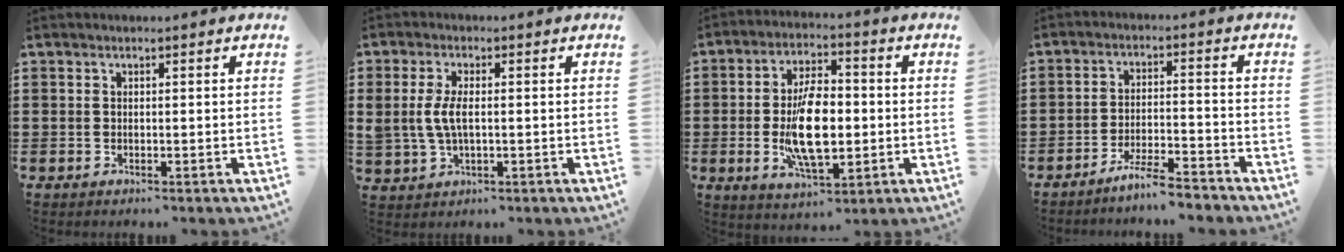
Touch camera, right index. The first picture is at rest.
{"total": 4.7, "force": [0.2, 2.2, 4.1], "torque": [-0.104, -0.001, -0.005]}
{"total": 11.7, "force": [-1.1, 5.4, 10.2], "torque": [-0.200, -0.008, -0.026]}
{"total": 5.4, "force": [-4.9, -0.1, 2.3], "torque": [-0.045, -0.007, -0.092]}